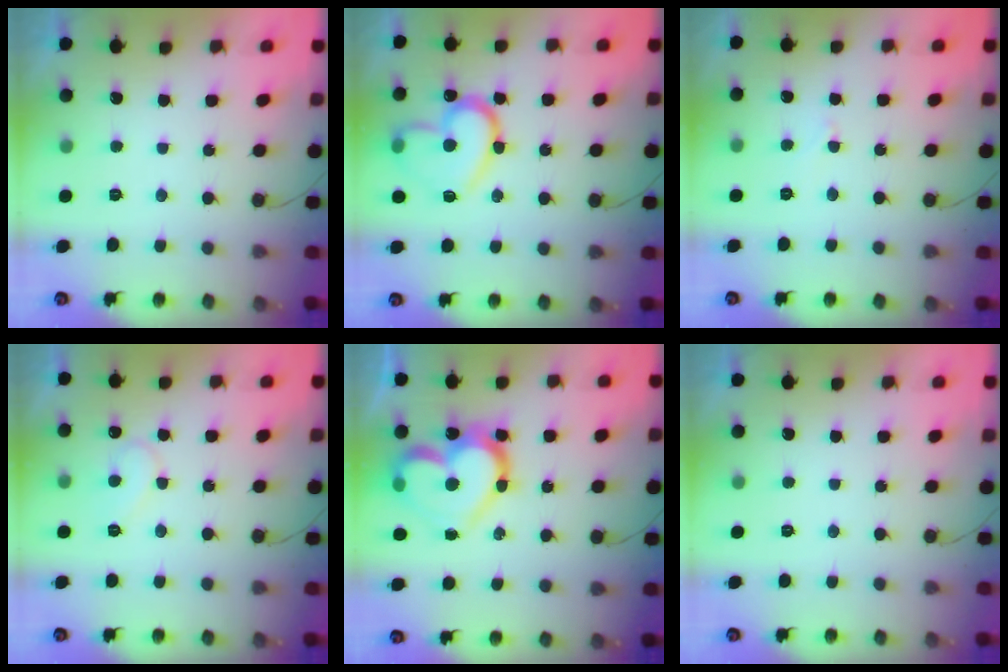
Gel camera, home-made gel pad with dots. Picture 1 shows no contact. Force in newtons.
{"total": 18.2, "press": 18.2, "slide": 1.3}
{"total": 2.6, "press": 2.5, "slide": 0.2}
{"total": 6.7, "press": 6.7, "slide": 0.7}
{"total": 19.2, "press": 19.1, "slide": 2.1}
{"total": 0.0}